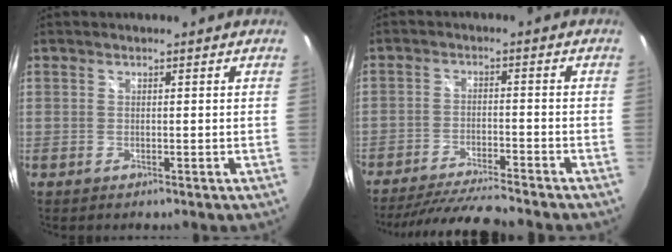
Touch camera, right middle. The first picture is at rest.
{"total": 11.7, "force": [-10.7, 0.6, 4.7], "torque": [-0.106, -0.005, -0.178]}